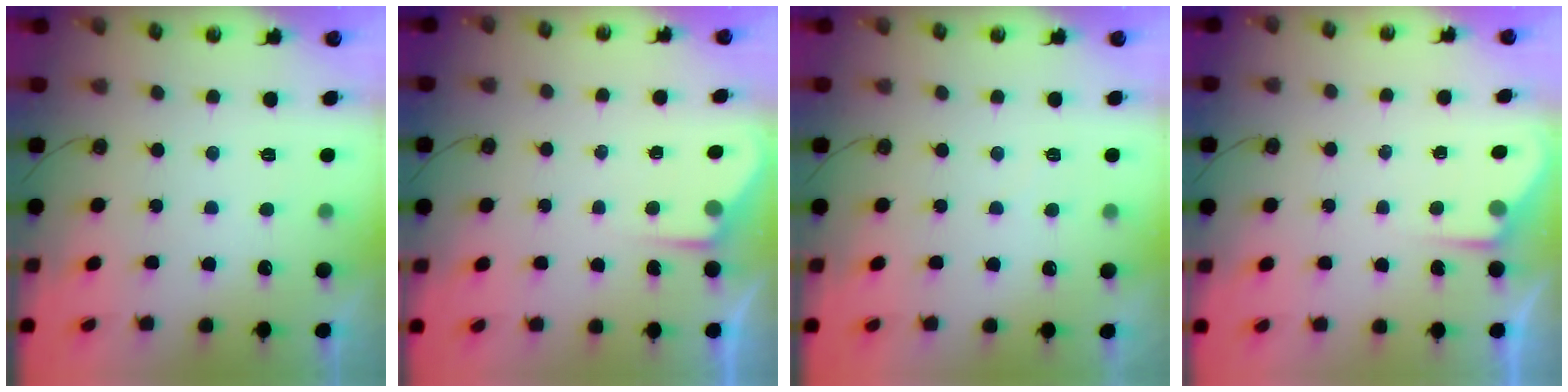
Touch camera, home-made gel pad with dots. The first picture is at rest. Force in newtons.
{"total": 2.8, "press": 2.8, "slide": 0.4}
{"total": 2.8, "press": 2.8, "slide": 0.4}
{"total": 2.8, "press": 2.8, "slide": 0.4}